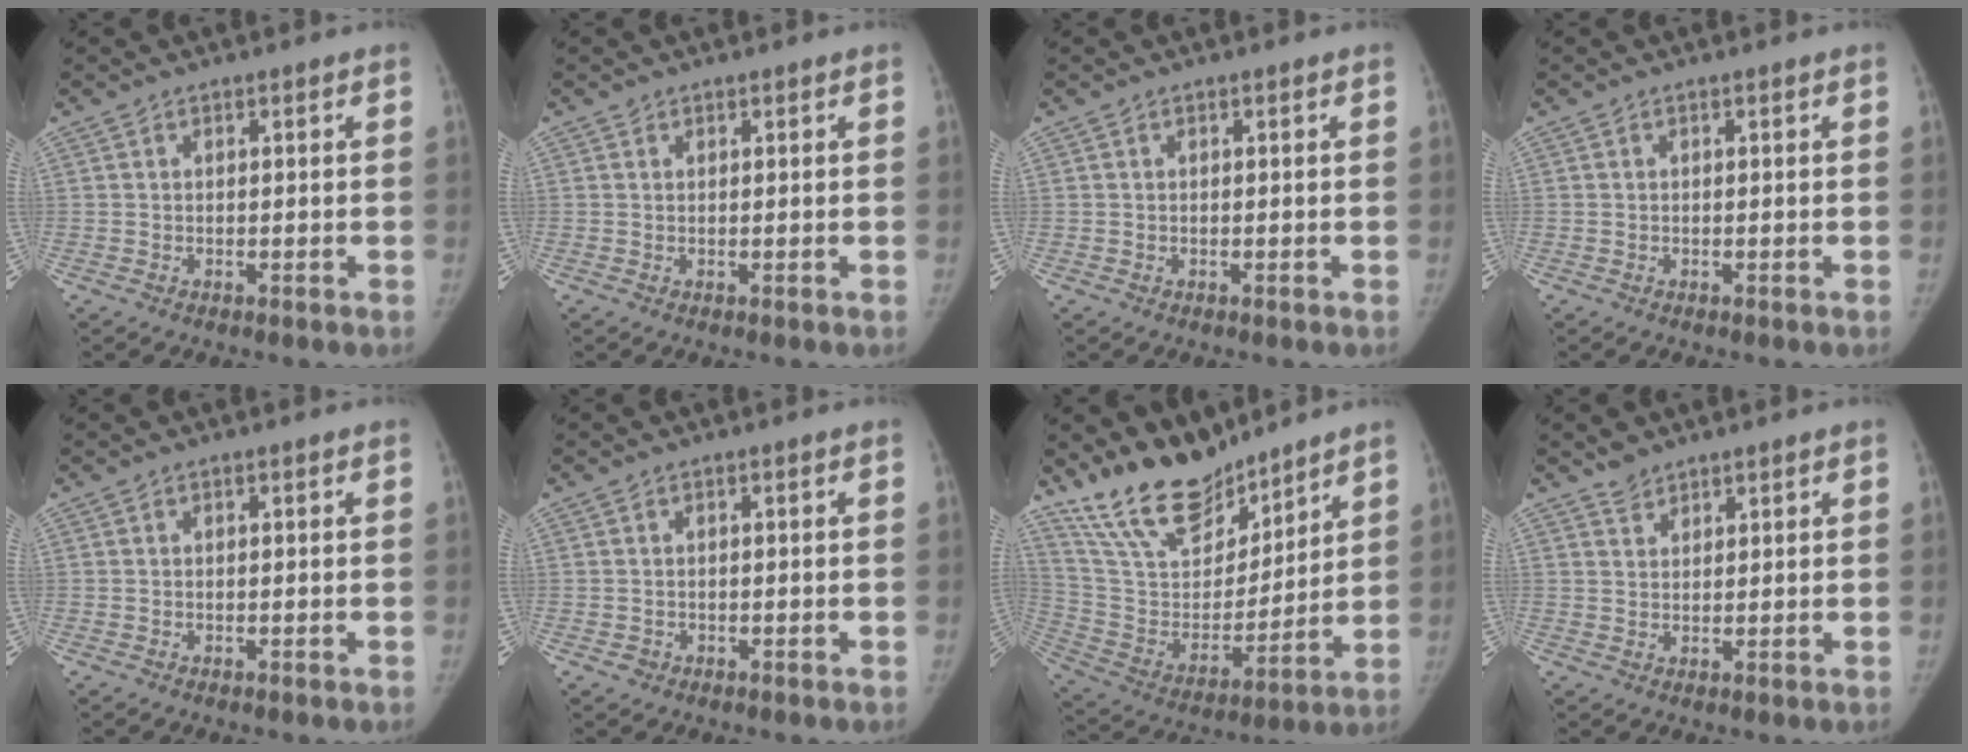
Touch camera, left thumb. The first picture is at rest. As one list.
[{"total": 0.6, "force": [0.5, 0.3, 0.0], "torque": [0.001, -0.003, 0.006]}, {"total": 0.0}, {"total": 0.0}, {"total": 0.0}, {"total": 0.9, "force": [-0.2, 0.9, 0.1], "torque": [-0.002, 0.001, -0.002]}, {"total": 18.5, "force": [15.6, 7.4, 6.7], "torque": [-0.081, -0.089, 0.295]}, {"total": 2.5, "force": [2.2, 1.1, 0.3], "torque": [0.004, -0.009, 0.040]}]